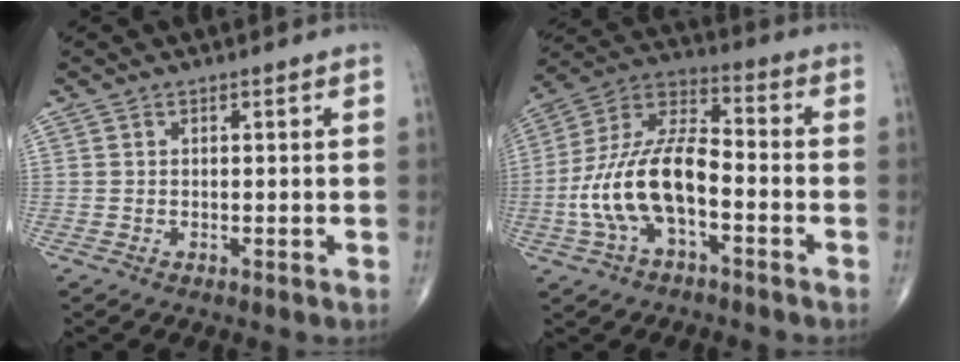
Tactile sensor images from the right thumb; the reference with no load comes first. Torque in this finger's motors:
{"motor_torque": [0.46, 0.37, 1.55, -0.49, 0.18]}